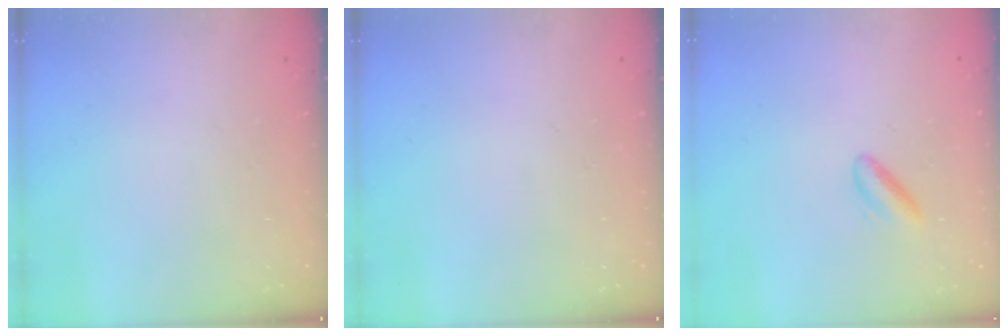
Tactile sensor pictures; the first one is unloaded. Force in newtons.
{"total": 0.0}
{"total": 3.8, "press": 3.6, "slide": 1.3}